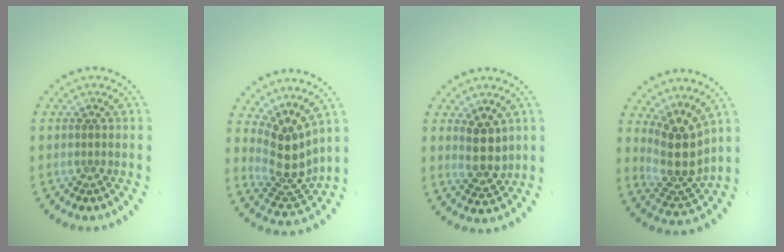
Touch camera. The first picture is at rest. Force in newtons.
{"total": 4.1, "press": 3.1, "slide": 2.8}
{"total": 2.9, "press": 2.5, "slide": 1.5}
{"total": 4.3, "press": 3.3, "slide": 2.8}